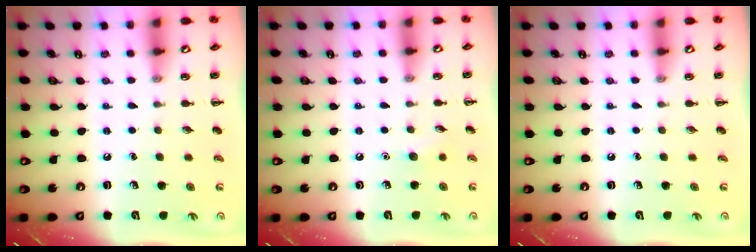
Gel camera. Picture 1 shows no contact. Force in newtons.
{"total": 4.8, "press": 4.6, "slide": 1.3}
{"total": 0.0}